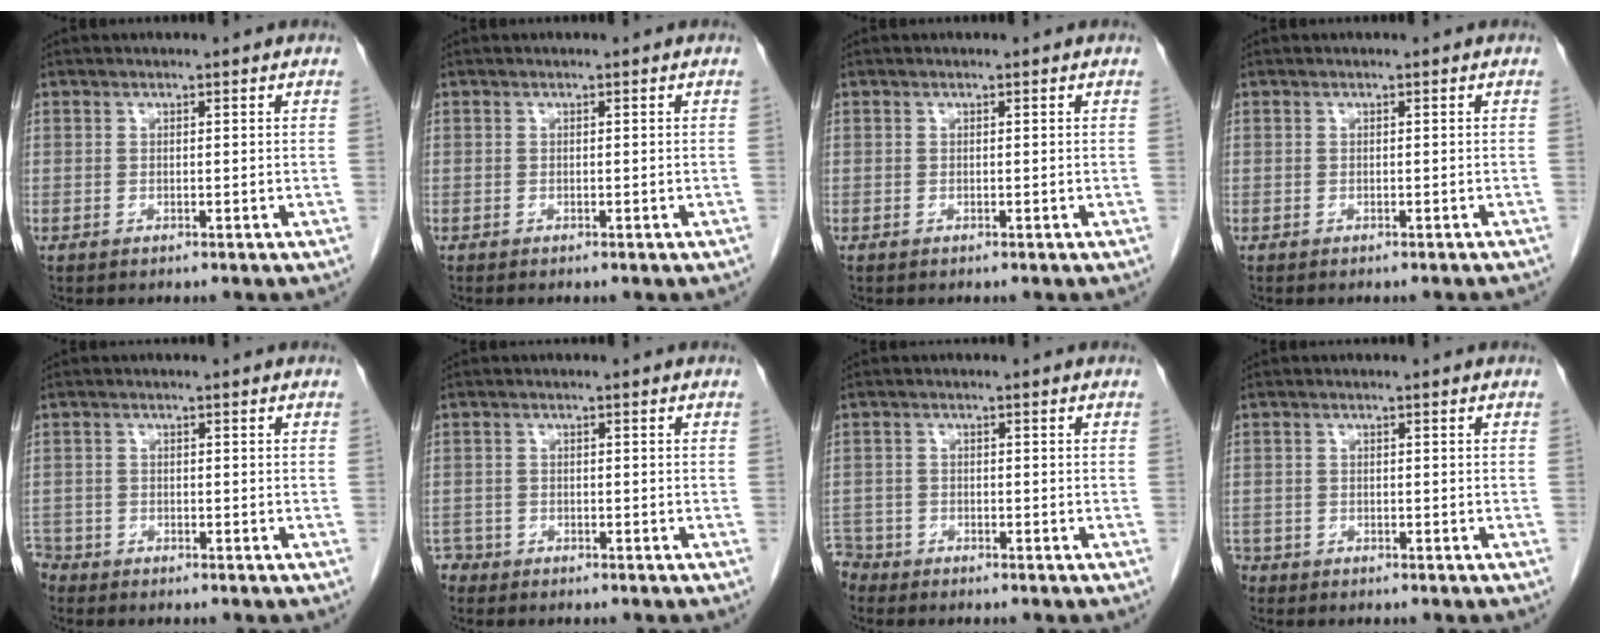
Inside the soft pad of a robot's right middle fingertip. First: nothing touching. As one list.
[{"total": 0.8, "force": [-0.6, 0.1, 0.5], "torque": [-0.010, -0.002, -0.007]}, {"total": 0.0}, {"total": 2.6, "force": [-2.4, 0.1, 0.9], "torque": [-0.013, -0.004, -0.029]}, {"total": 2.8, "force": [-2.6, 1.1, -0.2], "torque": [0.005, -0.001, -0.050]}, {"total": 2.5, "force": [-2.2, 1.1, -0.3], "torque": [0.005, 0.002, -0.041]}, {"total": 3.7, "force": [-3.4, 1.3, -0.6], "torque": [0.015, -0.004, -0.067]}, {"total": 2.8, "force": [-2.3, 1.5, 0.2], "torque": [-0.006, 0.002, -0.043]}]